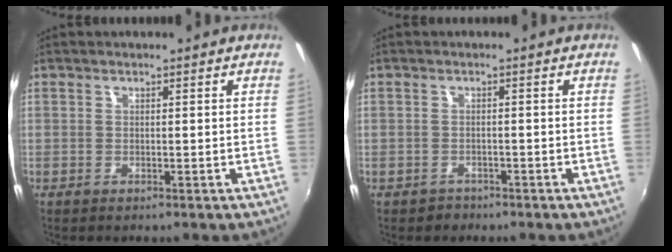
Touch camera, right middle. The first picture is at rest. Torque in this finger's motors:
{"motor_torque": [0.02, -0.32, -0.08, -0.03]}